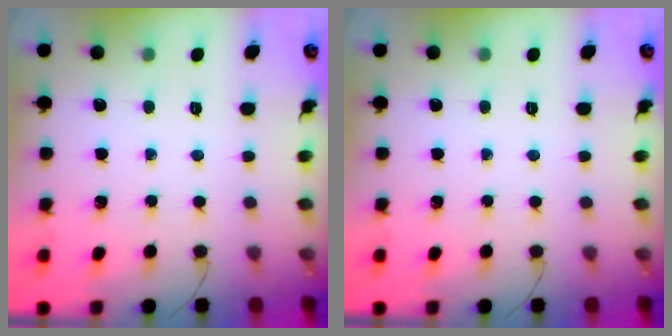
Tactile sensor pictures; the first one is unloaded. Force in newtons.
{"total": 0.0}